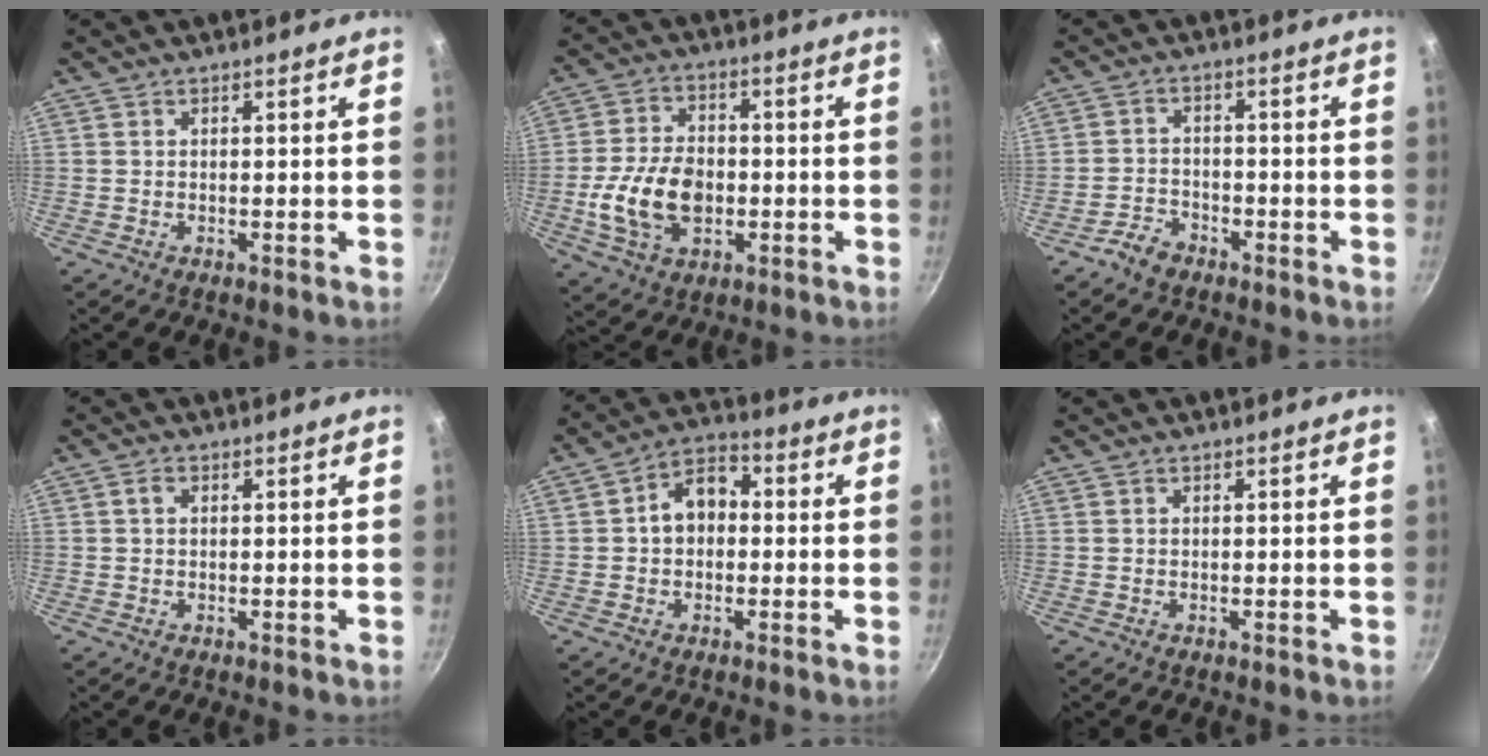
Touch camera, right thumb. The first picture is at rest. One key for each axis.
{"total": 14.5, "fx": -2.6, "fy": 9.5, "fz": 10.7, "tx": -0.187, "ty": 0.017, "tz": -0.048}
{"total": 4.1, "fx": -3.0, "fy": 2.4, "fz": 1.3, "tx": -0.017, "ty": 0.034, "tz": -0.056}
{"total": 1.4, "fx": 0.4, "fy": 1.1, "fz": 0.9, "tx": -0.016, "ty": 0.005, "tz": 0.004}
{"total": 8.3, "fx": 0.3, "fy": 6.1, "fz": 5.6, "tx": -0.051, "ty": 0.027, "tz": -0.009}
{"total": 0.0}